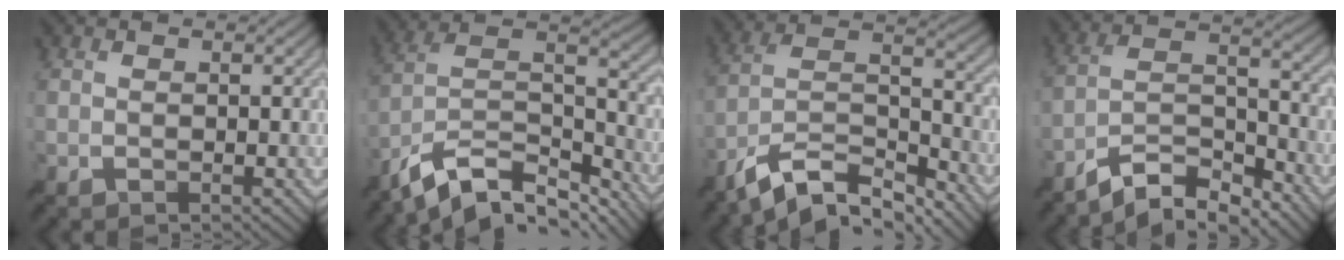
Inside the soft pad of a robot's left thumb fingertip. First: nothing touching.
{"total": 13.1, "force": [-9.6, 5.1, 7.3], "torque": [-0.164, -0.003, -0.172]}
{"total": 11.4, "force": [-8.8, 3.4, 6.4], "torque": [-0.122, 0.001, -0.173]}
{"total": 9.1, "force": [-7.7, 2.1, 4.4], "torque": [-0.076, 0.011, -0.150]}